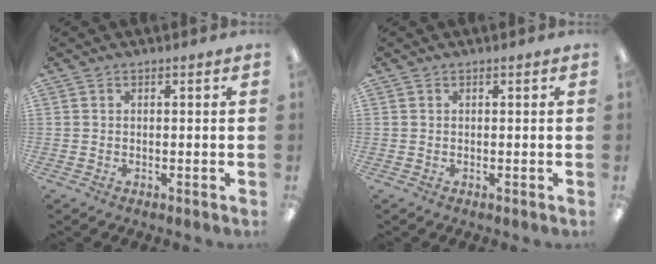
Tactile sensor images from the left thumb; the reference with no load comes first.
{"total": 0.0}